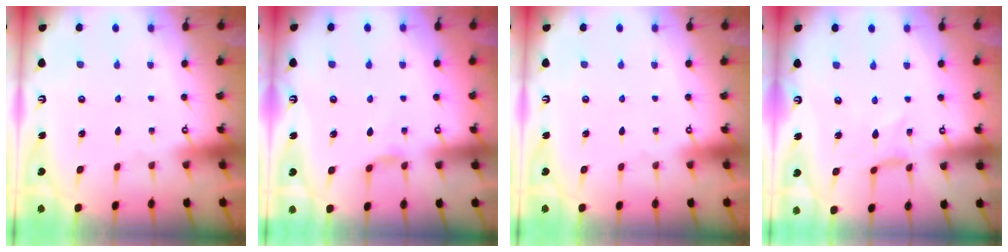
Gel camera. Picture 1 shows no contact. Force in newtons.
{"total": 1.9, "press": 1.9, "slide": 0.4}
{"total": 0.0}
{"total": 0.0}